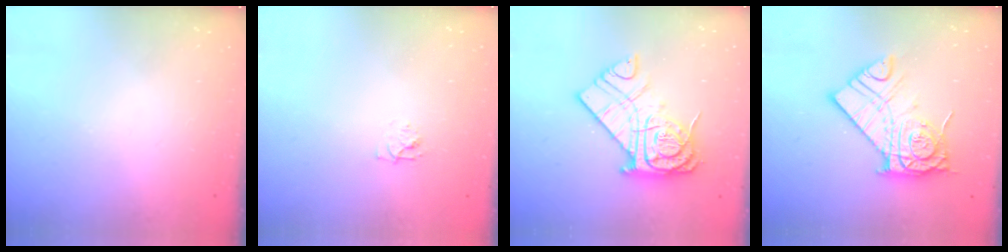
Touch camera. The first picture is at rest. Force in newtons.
{"total": 4.4, "press": 4.3, "slide": 0.5}
{"total": 16.8, "press": 16.7, "slide": 1.7}
{"total": 14.9, "press": 14.8, "slide": 1.1}